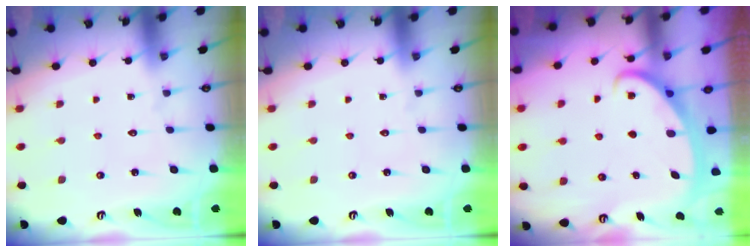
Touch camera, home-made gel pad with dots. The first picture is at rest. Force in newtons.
{"total": 0.0}
{"total": 2.8, "press": 2.7, "slide": 0.4}